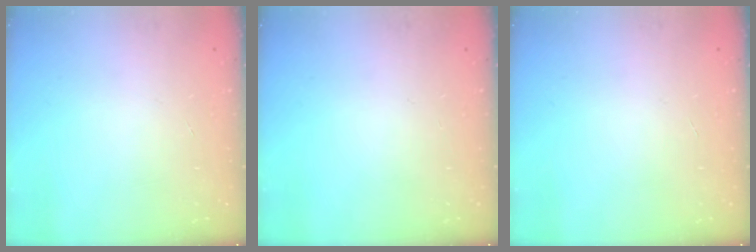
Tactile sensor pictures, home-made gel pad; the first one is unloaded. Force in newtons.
{"total": 0.0}
{"total": 0.0}